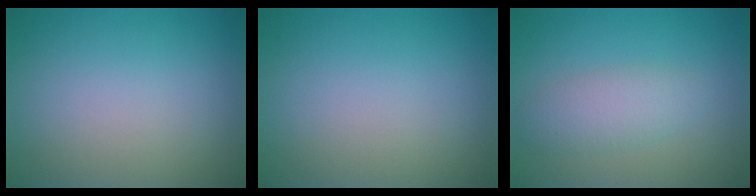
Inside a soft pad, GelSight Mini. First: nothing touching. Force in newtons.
{"total": 0.0}
{"total": 2.7, "press": 2.7, "slide": 0.0}